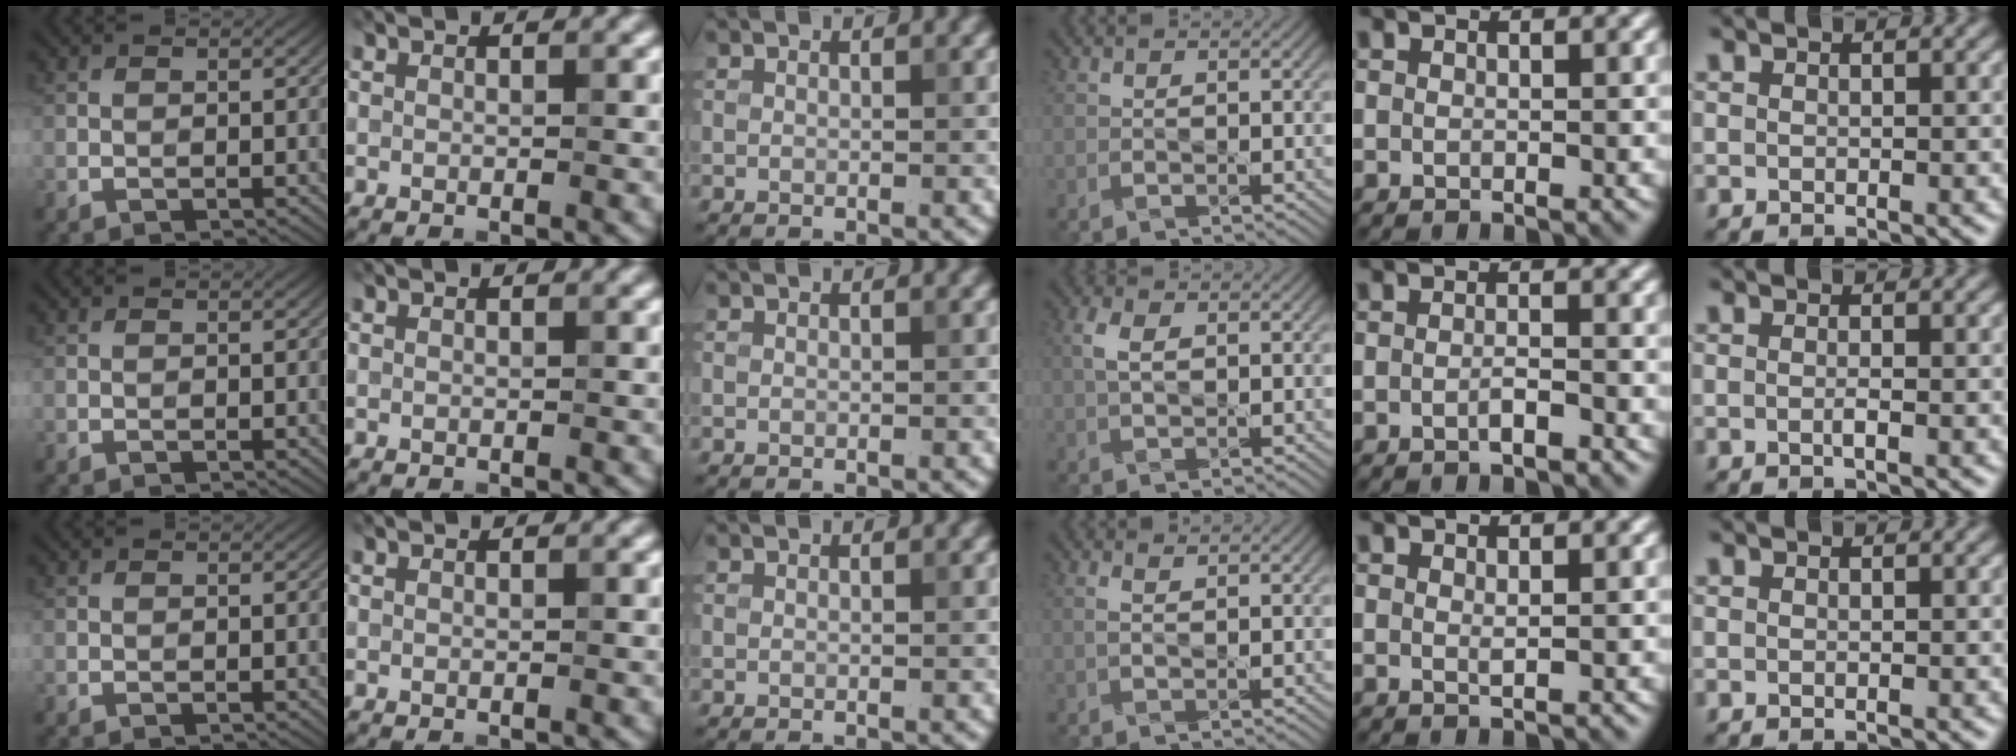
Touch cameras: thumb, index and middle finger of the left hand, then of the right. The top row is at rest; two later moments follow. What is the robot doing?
{"motion": "dispense", "object": "toothpaste"}